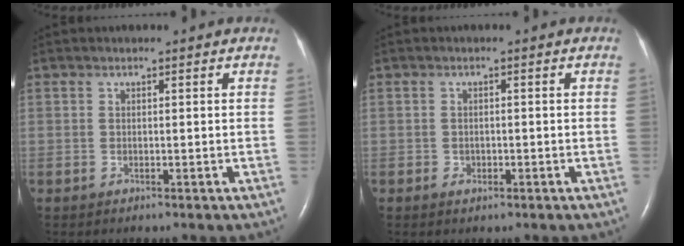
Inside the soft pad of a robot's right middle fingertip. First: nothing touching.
{"total": 1.1, "force": [-0.5, 0.8, 0.5], "torque": [-0.009, 0.002, -0.004]}